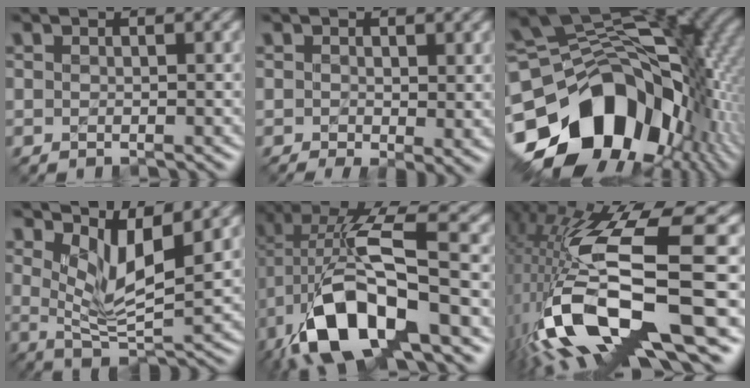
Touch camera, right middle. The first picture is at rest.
{"total": 3.3, "force": [-0.7, 1.6, 2.8], "torque": [-0.041, -0.011, -0.008]}
{"total": 17.2, "force": [-5.9, 12.0, 10.8], "torque": [-0.197, -0.022, -0.089]}
{"total": 4.6, "force": [2.4, 1.4, 3.7], "torque": [-0.073, -0.012, 0.049]}
{"total": 12.1, "force": [-4.2, 5.0, 10.1], "torque": [-0.203, 0.005, -0.076]}
{"total": 15.6, "force": [-4.6, 5.5, 13.9], "torque": [-0.281, -0.014, -0.070]}